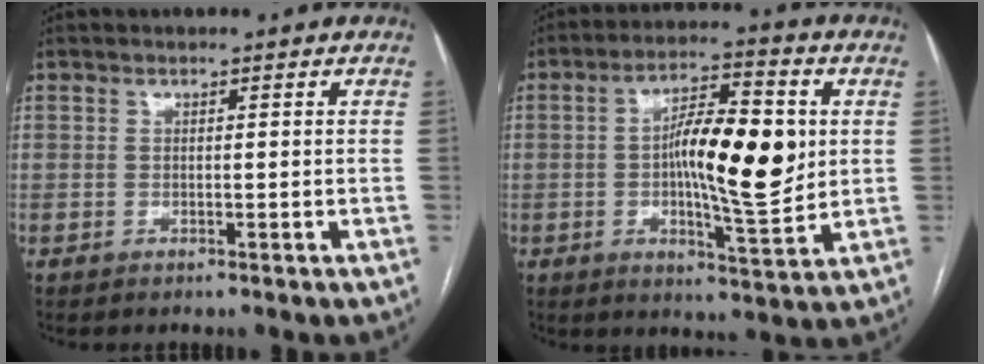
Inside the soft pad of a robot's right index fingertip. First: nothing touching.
{"total": 13.7, "force": [0.8, 3.3, 13.2], "torque": [-0.219, 0.006, 0.010]}